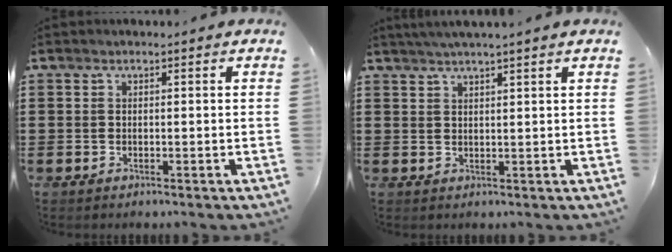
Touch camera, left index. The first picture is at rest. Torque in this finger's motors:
{"motor_torque": [1.00, -1.14, 0.31, 0.06]}